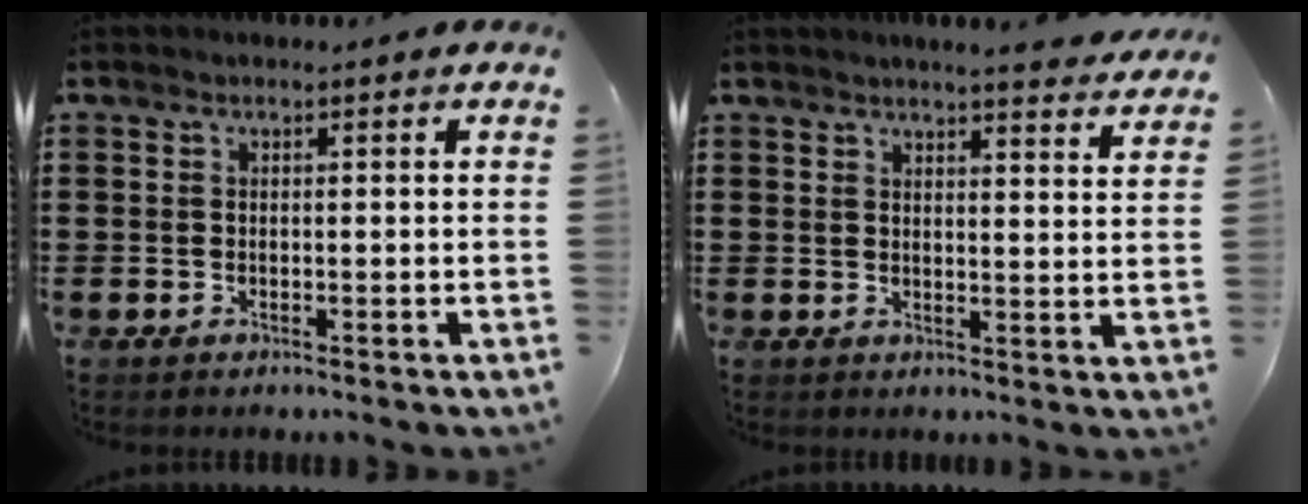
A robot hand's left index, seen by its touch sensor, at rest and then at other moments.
{"total": 3.8, "force": [3.6, -0.5, 0.8], "torque": [-0.029, -0.018, 0.065]}